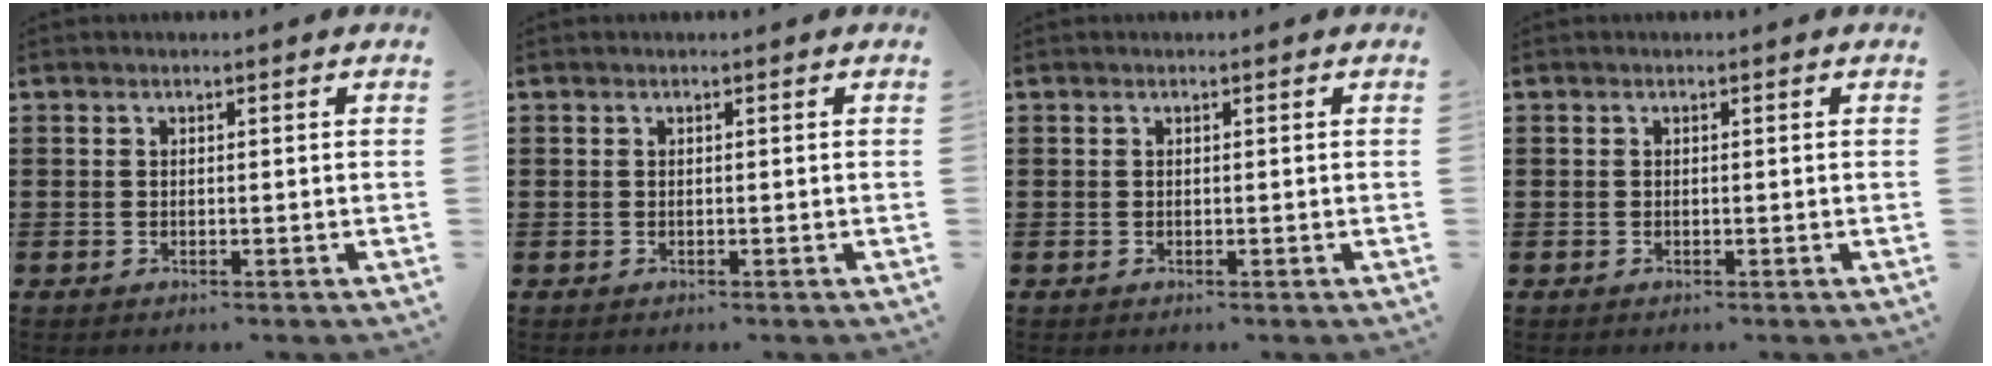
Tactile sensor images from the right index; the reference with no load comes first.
{"total": 0.0}
{"total": 0.0}
{"total": 0.0}